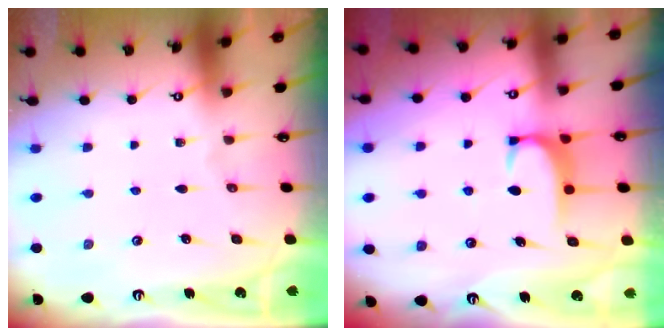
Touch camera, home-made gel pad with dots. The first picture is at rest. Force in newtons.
{"total": 1.7, "press": 1.6, "slide": 0.6}